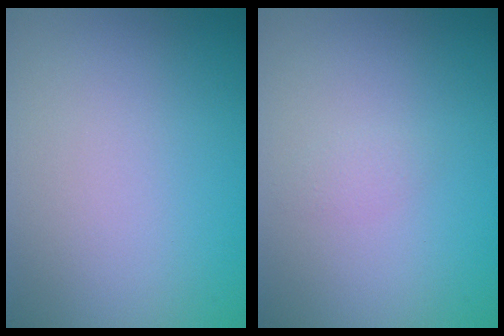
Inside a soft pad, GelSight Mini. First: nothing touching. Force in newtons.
{"total": 0.8, "press": 0.8, "slide": 0.1}